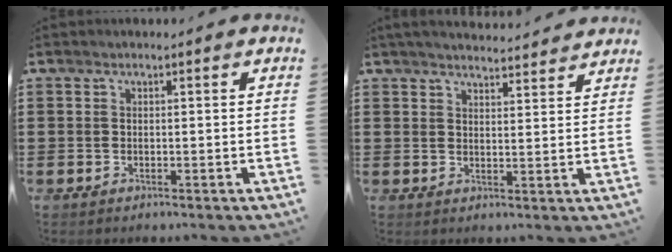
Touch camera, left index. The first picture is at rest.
{"total": 3.2, "force": [3.2, -0.1, 0.5], "torque": [-0.019, -0.016, 0.056]}